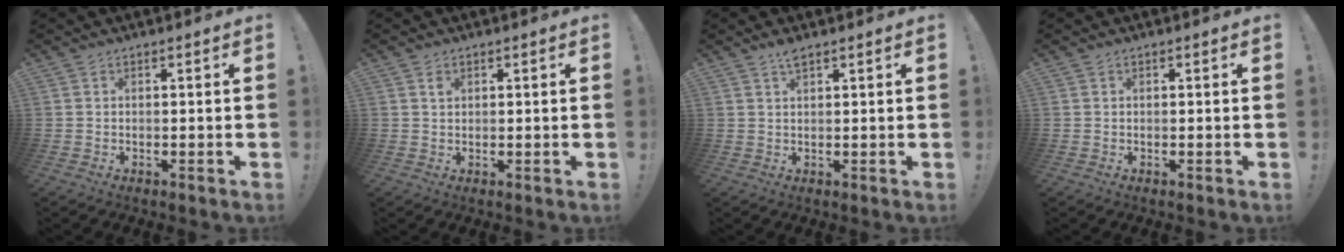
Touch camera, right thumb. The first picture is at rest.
{"total": 1.2, "force": [0.7, 0.9, 0.5], "torque": [0.004, -0.004, 0.009]}
{"total": 2.6, "force": [1.8, 0.7, 1.7], "torque": [-0.027, -0.007, 0.031]}
{"total": 0.0}